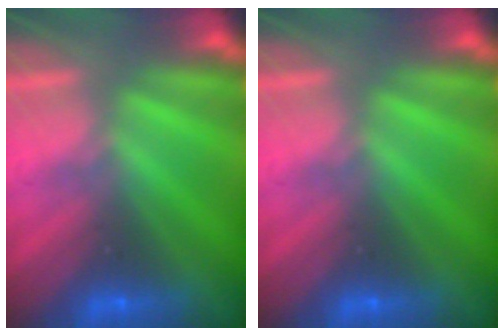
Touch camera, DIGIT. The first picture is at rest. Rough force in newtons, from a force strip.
{"total": 0.0}